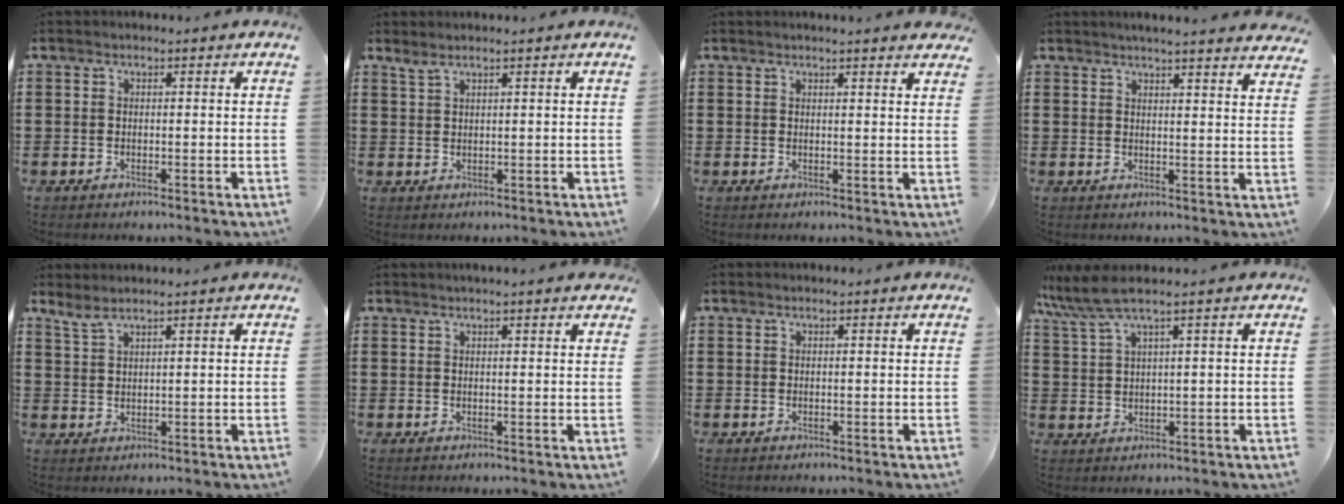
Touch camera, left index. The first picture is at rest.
{"total": 1.3, "force": [1.1, 0.0, 0.7], "torque": [-0.015, -0.001, 0.021]}
{"total": 1.6, "force": [1.5, -0.1, 0.5], "torque": [-0.014, 0.000, 0.028]}
{"total": 3.1, "force": [3.0, -0.7, 0.5], "torque": [-0.019, -0.012, 0.054]}
{"total": 1.9, "force": [1.8, -0.1, 0.8], "torque": [-0.021, 0.001, 0.034]}
{"total": 1.3, "force": [1.1, -0.1, 0.8], "torque": [-0.016, 0.000, 0.020]}
{"total": 0.0}
{"total": 4.6, "force": [2.9, 0.0, 3.6], "torque": [-0.095, -0.011, 0.044]}